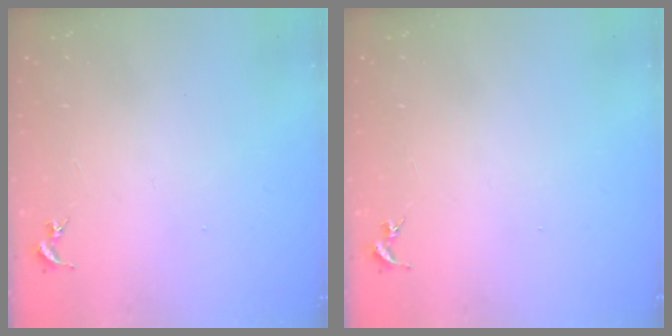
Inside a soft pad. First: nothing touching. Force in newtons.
{"total": 0.0}